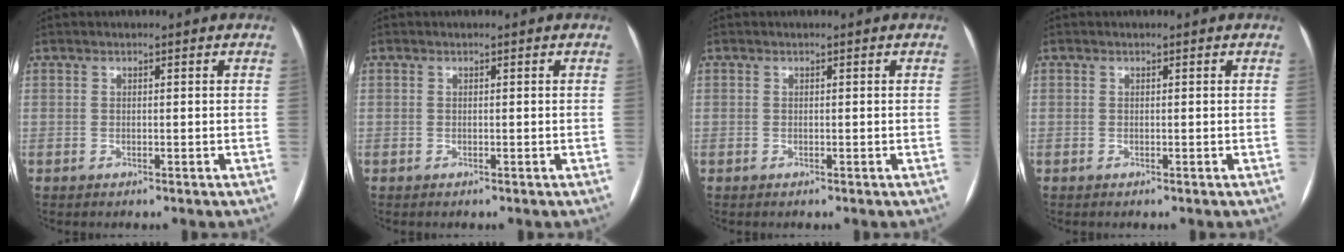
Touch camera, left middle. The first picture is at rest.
{"total": 0.0}
{"total": 0.0}
{"total": 0.0}